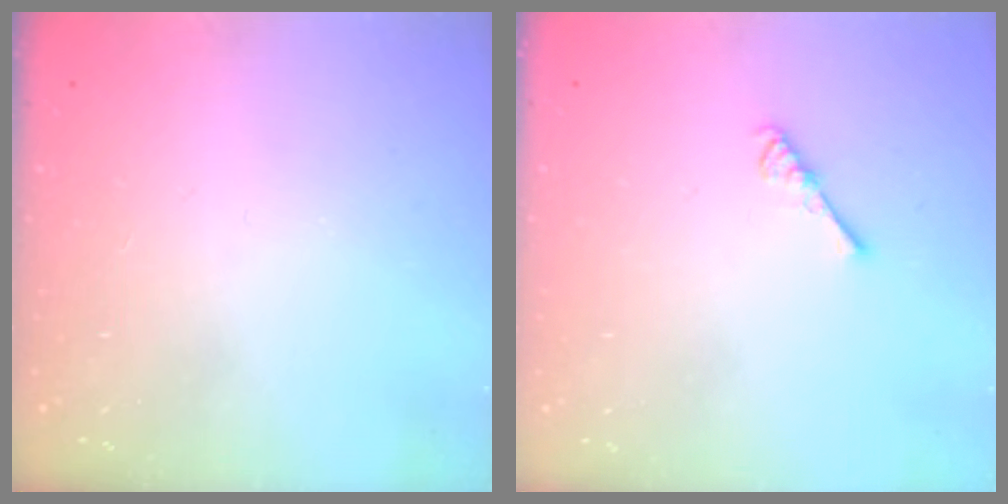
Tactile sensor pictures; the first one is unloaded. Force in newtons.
{"total": 2.6, "press": 2.6, "slide": 0.5}